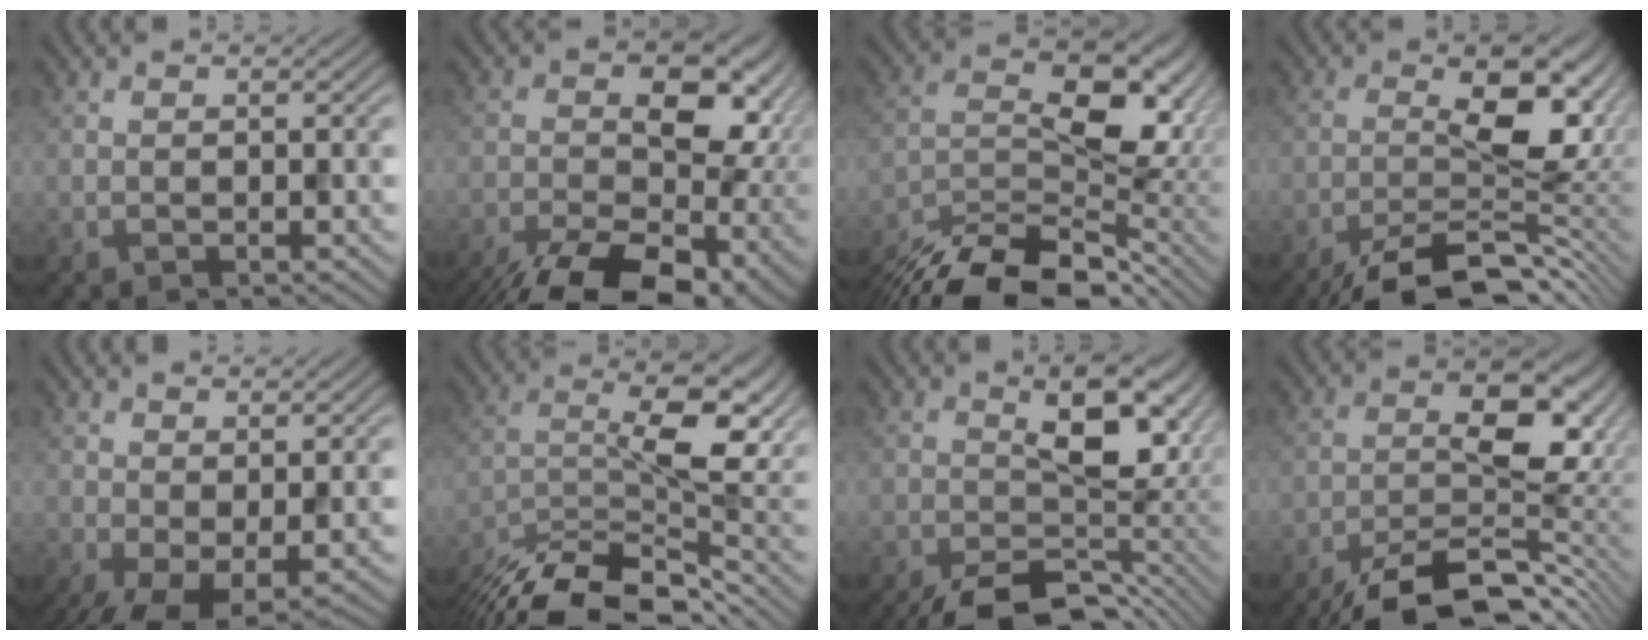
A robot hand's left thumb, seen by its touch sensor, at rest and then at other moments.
{"total": 18.0, "force": [-6.7, 10.1, 13.4], "torque": [-0.210, -0.027, -0.087]}
{"total": 14.0, "force": [-8.7, 6.0, 9.1], "torque": [-0.177, -0.013, -0.156]}
{"total": 13.8, "force": [-6.1, 5.0, 11.3], "torque": [-0.176, -0.009, -0.097]}
{"total": 5.3, "force": [-0.6, 2.5, 4.6], "torque": [-0.099, -0.009, -0.007]}
{"total": 13.3, "force": [-7.6, 4.7, 9.9], "torque": [-0.171, -0.009, -0.141]}
{"total": 13.2, "force": [-4.1, 6.6, 10.6], "torque": [-0.151, -0.025, -0.053]}
{"total": 13.8, "force": [-7.4, 5.4, 10.4], "torque": [-0.163, -0.012, -0.128]}